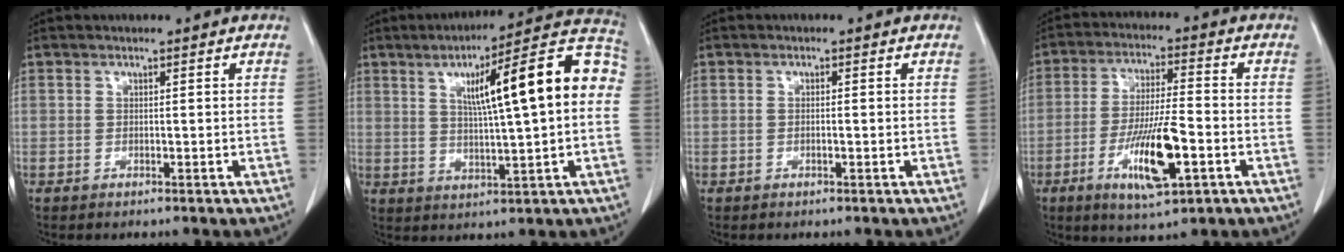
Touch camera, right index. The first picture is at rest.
{"total": 17.1, "force": [3.0, 2.0, 16.7], "torque": [-0.233, 0.038, 0.040]}
{"total": 0.7, "force": [-0.2, 0.1, 0.7], "torque": [-0.012, 0.002, -0.002]}
{"total": 11.5, "force": [-4.1, 1.9, 10.5], "torque": [-0.193, -0.010, -0.066]}